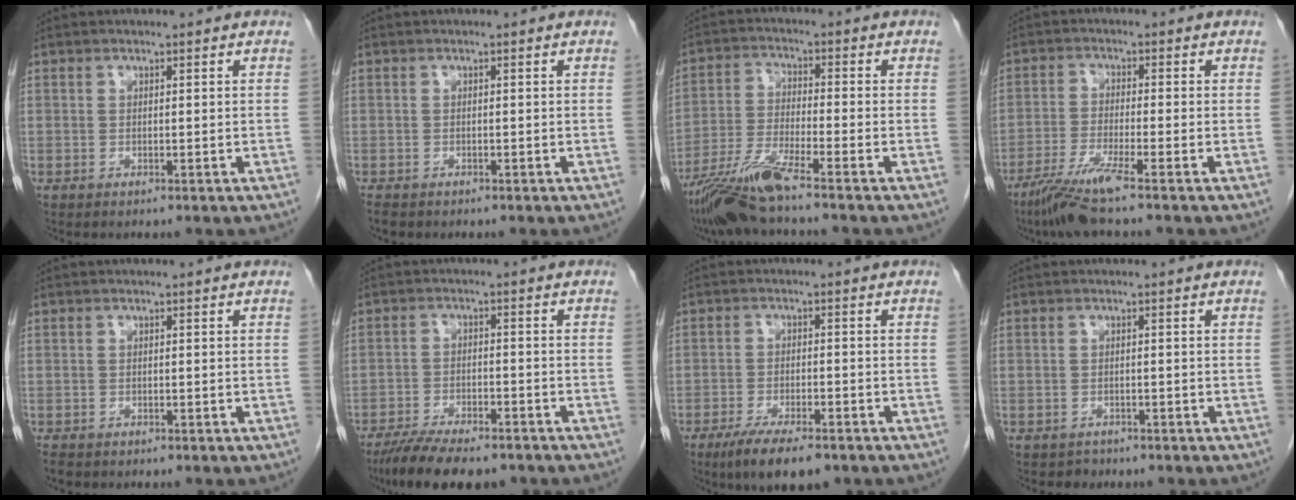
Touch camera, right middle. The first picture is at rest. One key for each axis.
{"total": 1.8, "fx": -1.5, "fy": 0.8, "fz": 0.7, "tx": -0.016, "ty": -0.004, "tz": -0.021}
{"total": 8.3, "fx": -6.6, "fy": -0.7, "fz": 5.0, "tx": -0.108, "ty": -0.029, "tz": -0.128}
{"total": 6.9, "fx": -4.9, "fy": -0.9, "fz": 4.8, "tx": -0.094, "ty": -0.026, "tz": -0.098}
{"total": 1.7, "fx": -1.4, "fy": 0.8, "fz": 0.6, "tx": -0.015, "ty": -0.004, "tz": -0.021}
{"total": 11.2, "fx": -9.0, "fy": 3.0, "fz": 5.9, "tx": -0.090, "ty": -0.015, "tz": -0.143}
{"total": 8.3, "fx": -5.8, "fy": 2.1, "fz": 5.5, "tx": -0.089, "ty": -0.013, "tz": -0.094}
{"total": 2.2, "fx": -1.7, "fy": 1.3, "fz": -0.5, "tx": 0.003, "ty": 0.004, "tz": -0.026}